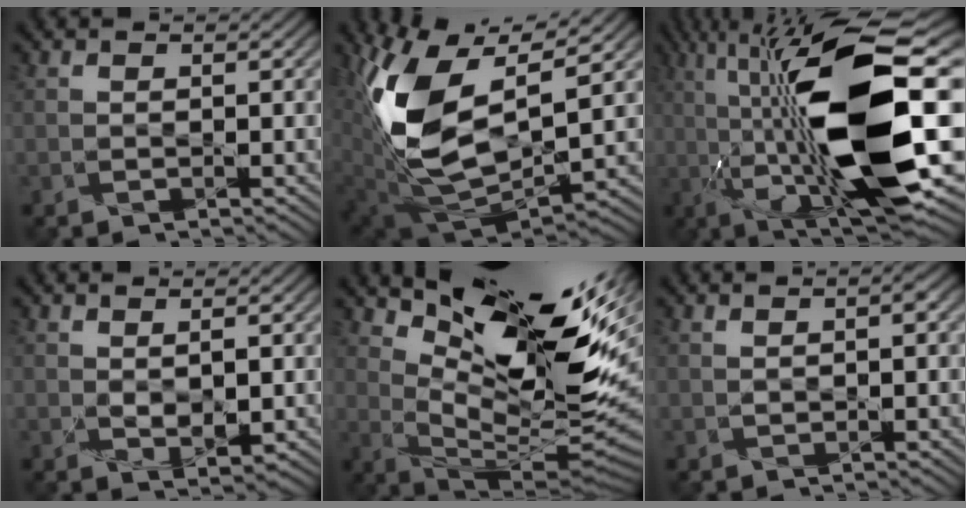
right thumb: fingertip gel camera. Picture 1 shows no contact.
{"total": 14.5, "force": [4.4, 7.6, 11.5], "torque": [-0.253, -0.015, 0.093]}
{"total": 19.2, "force": [-0.7, 6.3, 18.1], "torque": [-0.320, 0.016, -0.012]}
{"total": 2.0, "force": [0.7, 0.9, 1.6], "torque": [-0.038, -0.003, 0.020]}
{"total": 15.3, "force": [7.4, 5.0, 12.4], "torque": [-0.206, -0.002, 0.145]}
{"total": 1.3, "force": [0.6, 0.3, 1.1], "torque": [-0.012, 0.002, 0.016]}